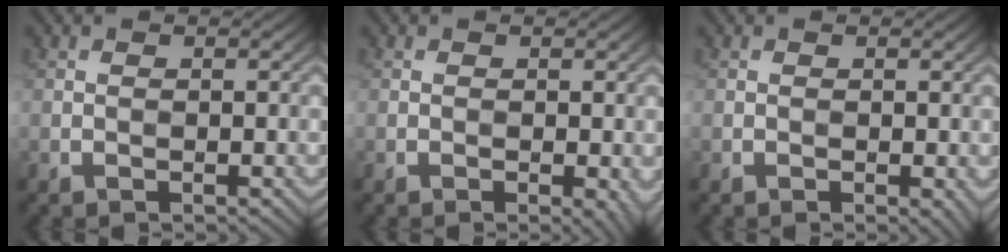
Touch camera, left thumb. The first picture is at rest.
{"total": 1.2, "force": [-0.2, 0.3, 1.2], "torque": [-0.016, -0.006, -0.004]}
{"total": 0.8, "force": [0.0, 0.3, 0.8], "torque": [-0.012, -0.007, 0.000]}